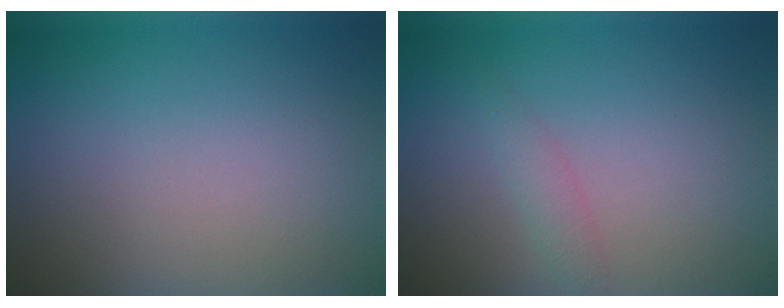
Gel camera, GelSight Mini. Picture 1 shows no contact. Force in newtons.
{"total": 1.3, "press": 1.3, "slide": 0.1}